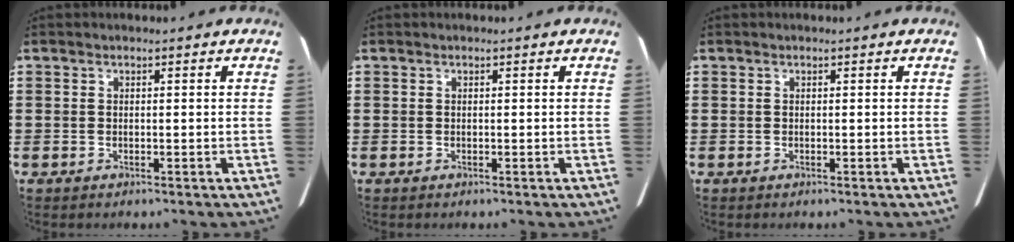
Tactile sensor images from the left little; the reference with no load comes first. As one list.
[{"total": 0.0}, {"total": 0.0}]